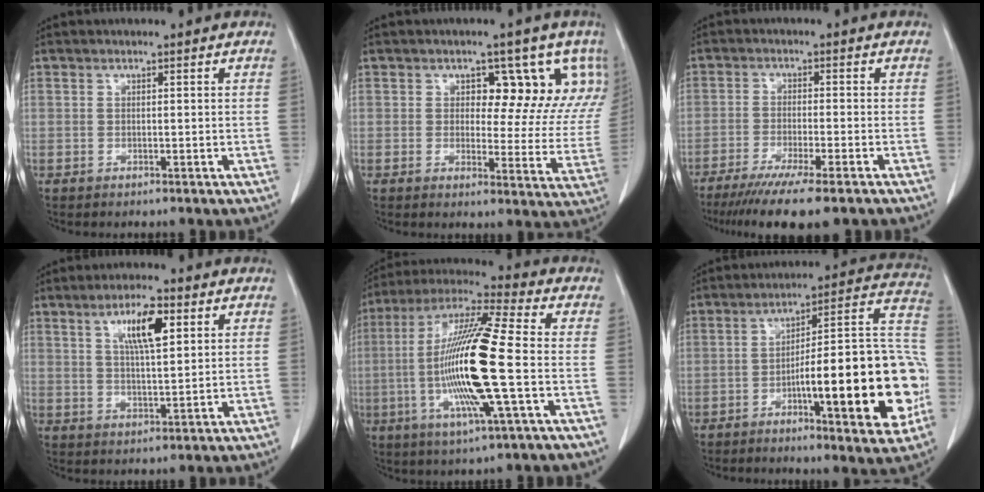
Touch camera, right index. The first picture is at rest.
{"total": 11.2, "force": [5.8, 6.3, 7.2], "torque": [-0.061, 0.000, 0.060]}
{"total": 12.2, "force": [-9.4, 0.5, 7.7], "torque": [-0.111, -0.031, -0.143]}
{"total": 7.4, "force": [3.1, 1.5, 6.6], "torque": [-0.118, 0.002, 0.055]}
{"total": 18.5, "force": [-2.8, 0.7, 18.3], "torque": [-0.373, -0.009, -0.061]}
{"total": 22.8, "force": [-5.8, 3.9, 21.8], "torque": [-0.246, 0.026, -0.074]}